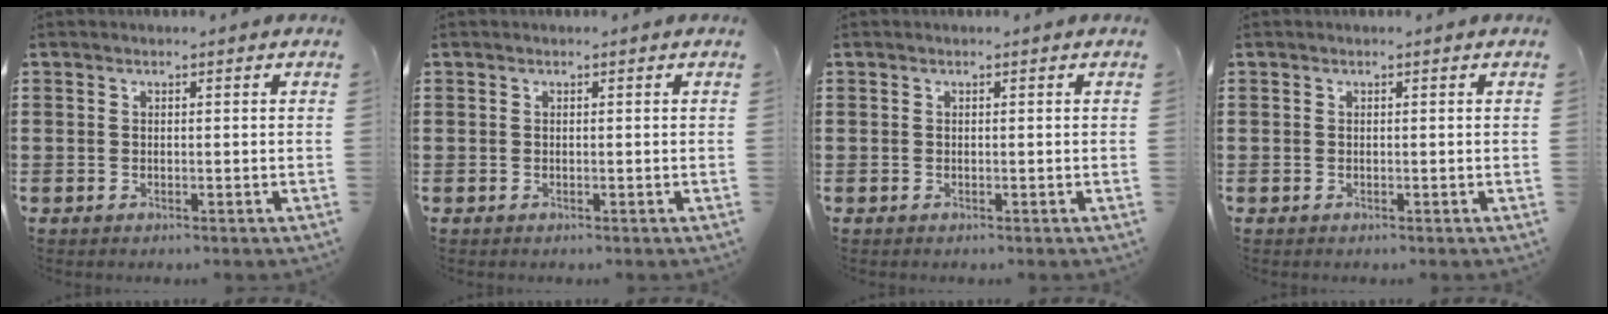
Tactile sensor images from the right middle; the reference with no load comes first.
{"total": 0.0}
{"total": 0.0}
{"total": 0.0}